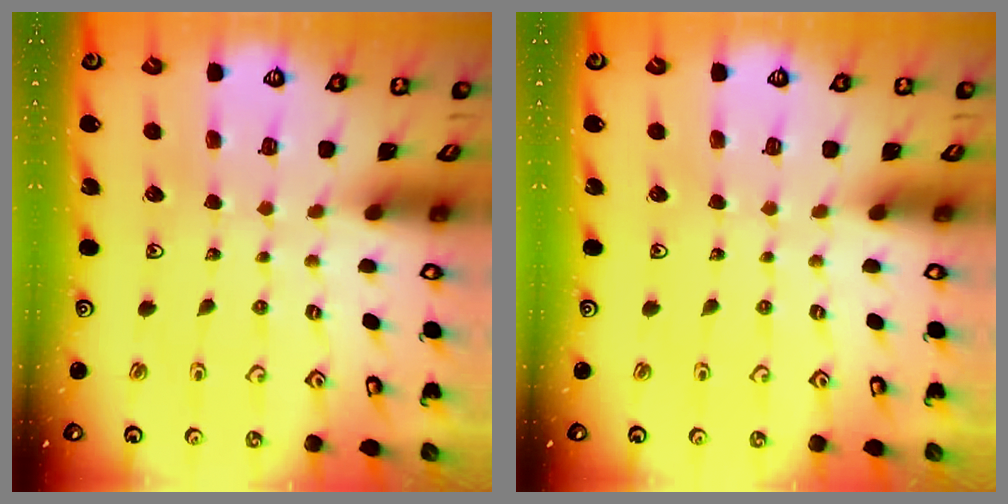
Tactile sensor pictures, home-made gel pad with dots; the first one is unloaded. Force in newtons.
{"total": 0.0}